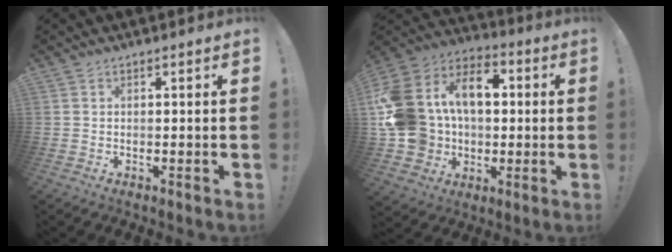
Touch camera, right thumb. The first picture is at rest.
{"total": 20.4, "force": [3.8, 16.5, 11.5], "torque": [-0.241, -0.002, 0.098]}